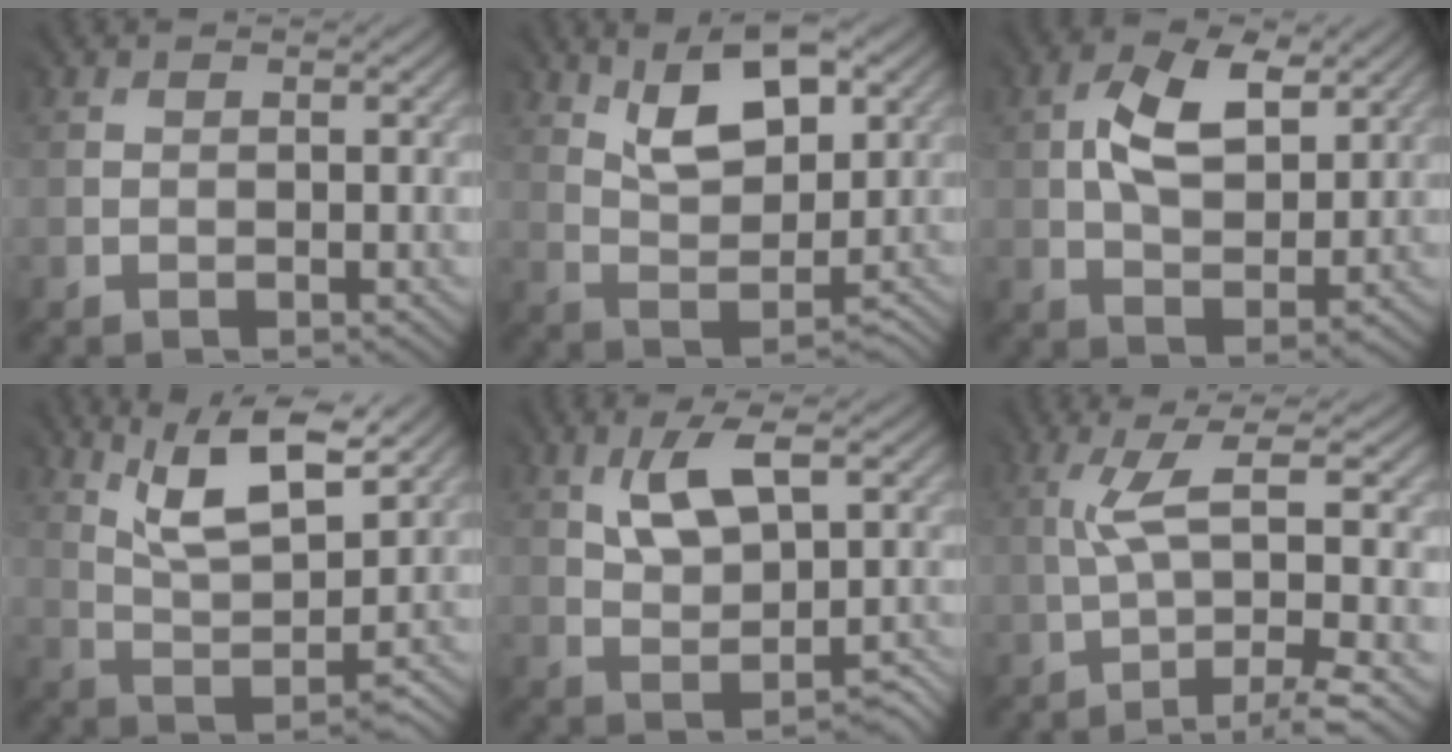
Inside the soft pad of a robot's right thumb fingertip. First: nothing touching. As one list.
[{"total": 7.5, "force": [5.0, 3.2, 4.6], "torque": [-0.073, 0.007, 0.088]}, {"total": 7.1, "force": [3.0, 4.0, 5.0], "torque": [-0.105, 0.006, 0.049]}, {"total": 9.0, "force": [6.4, 2.3, 5.9], "torque": [-0.108, 0.010, 0.109]}, {"total": 5.0, "force": [2.1, 2.4, 3.9], "torque": [-0.063, 0.010, 0.040]}, {"total": 6.4, "force": [-0.5, 1.0, 6.3], "torque": [-0.112, 0.018, -0.006]}]